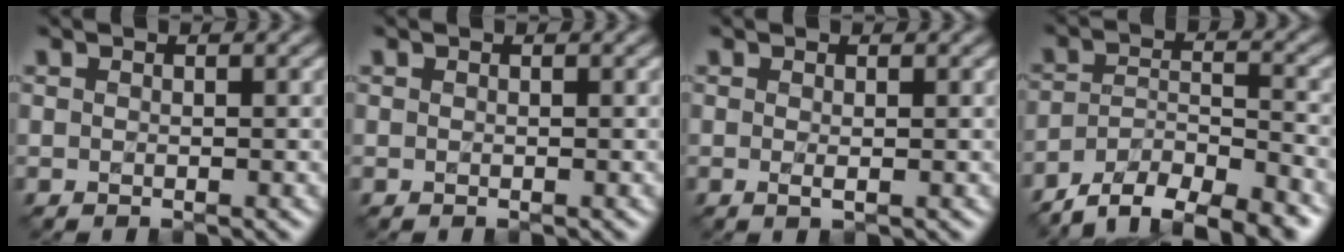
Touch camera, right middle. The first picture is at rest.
{"total": 0.0}
{"total": 0.7, "force": [-0.1, 0.1, 0.7], "torque": [-0.010, -0.002, 0.000]}
{"total": 8.4, "force": [-7.0, 2.4, 4.0], "torque": [-0.063, -0.005, -0.115]}